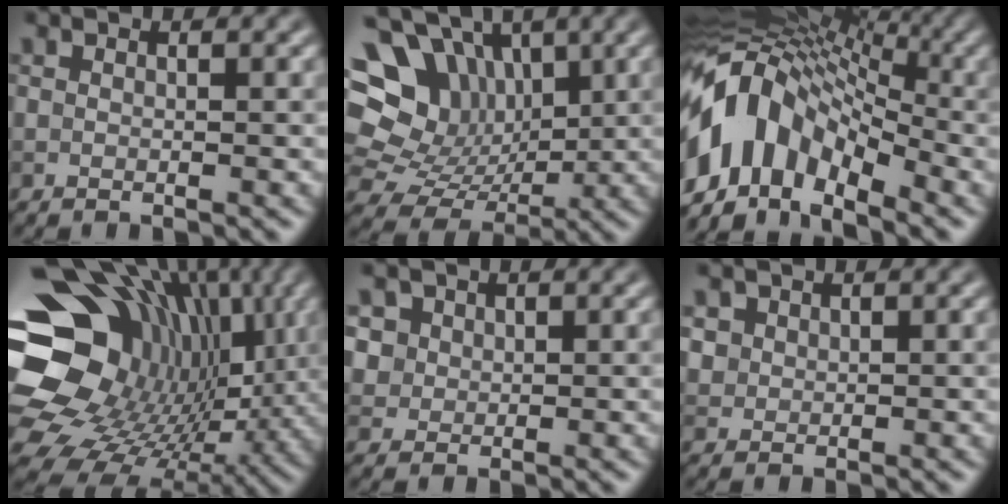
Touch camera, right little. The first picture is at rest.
{"total": 13.3, "force": [4.5, 10.8, 6.3], "torque": [-0.157, 0.035, 0.059]}
{"total": 11.4, "force": [-3.6, 7.3, 8.0], "torque": [-0.141, 0.017, -0.080]}
{"total": 21.9, "force": [2.4, 18.1, 12.0], "torque": [-0.234, -0.020, 0.049]}
{"total": 3.7, "force": [1.6, 3.1, 1.3], "torque": [-0.024, 0.011, 0.028]}
{"total": 1.4, "force": [0.5, 1.3, 0.2], "torque": [-0.003, -0.005, 0.022]}